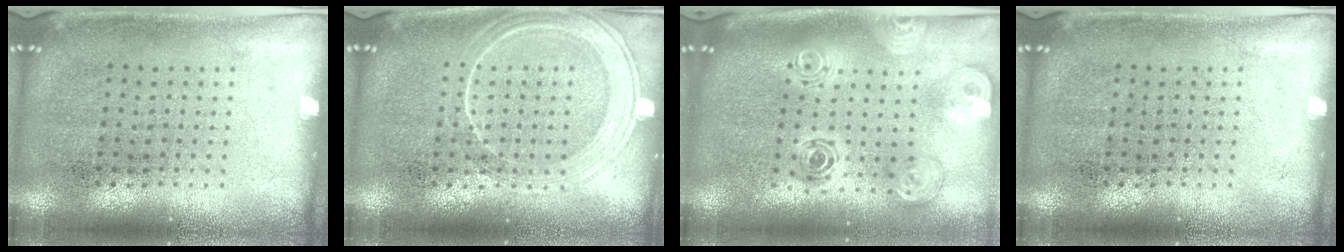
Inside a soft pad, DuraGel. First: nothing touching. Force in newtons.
{"total": 2.8, "press": 2.8, "slide": 0.5}
{"total": 1.7, "press": 1.5, "slide": 0.8}
{"total": 0.0}